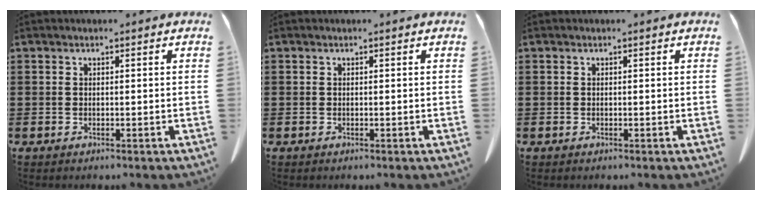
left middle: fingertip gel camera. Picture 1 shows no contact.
{"total": 0.0}
{"total": 0.0}